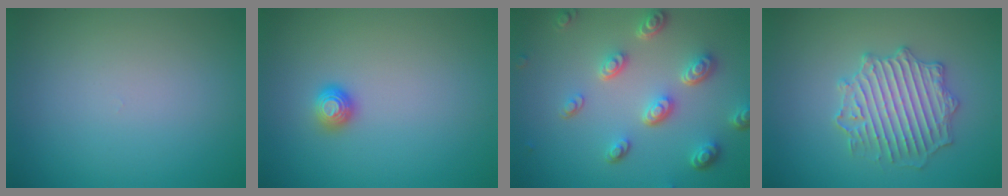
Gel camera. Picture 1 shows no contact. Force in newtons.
{"total": 1.1, "press": 1.0, "slide": 0.3}
{"total": 5.0, "press": 3.7, "slide": 3.3}
{"total": 4.2, "press": 4.1, "slide": 1.0}